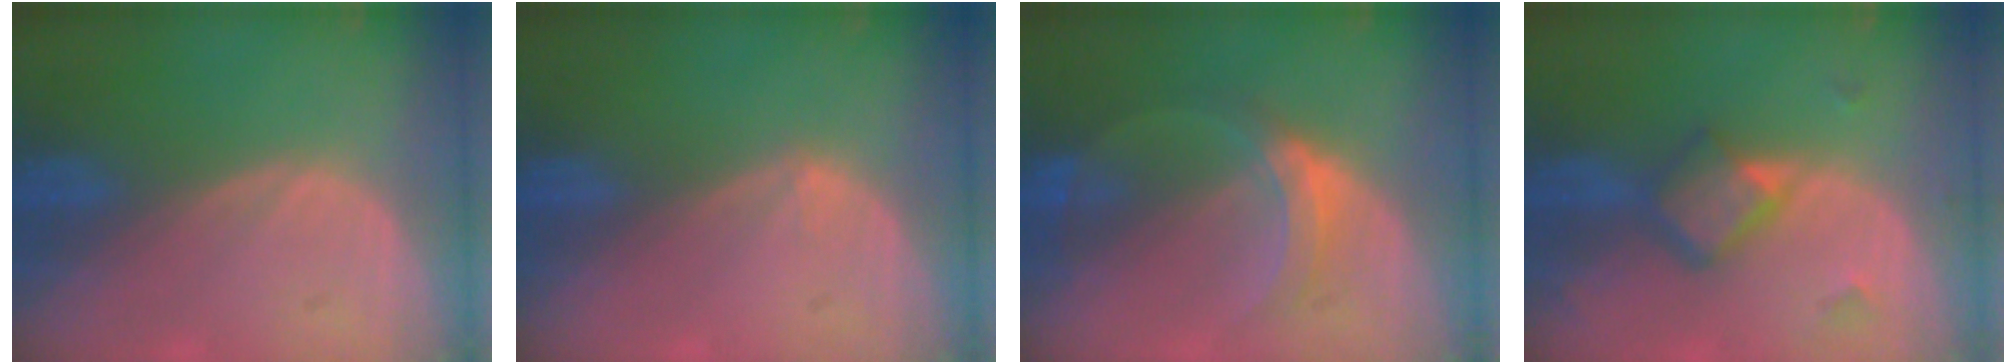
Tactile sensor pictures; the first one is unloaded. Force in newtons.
{"total": 0.6, "press": 0.4, "slide": 0.5}
{"total": 5.3, "press": 4.9, "slide": 1.9}
{"total": 5.8, "press": 5.0, "slide": 3.0}